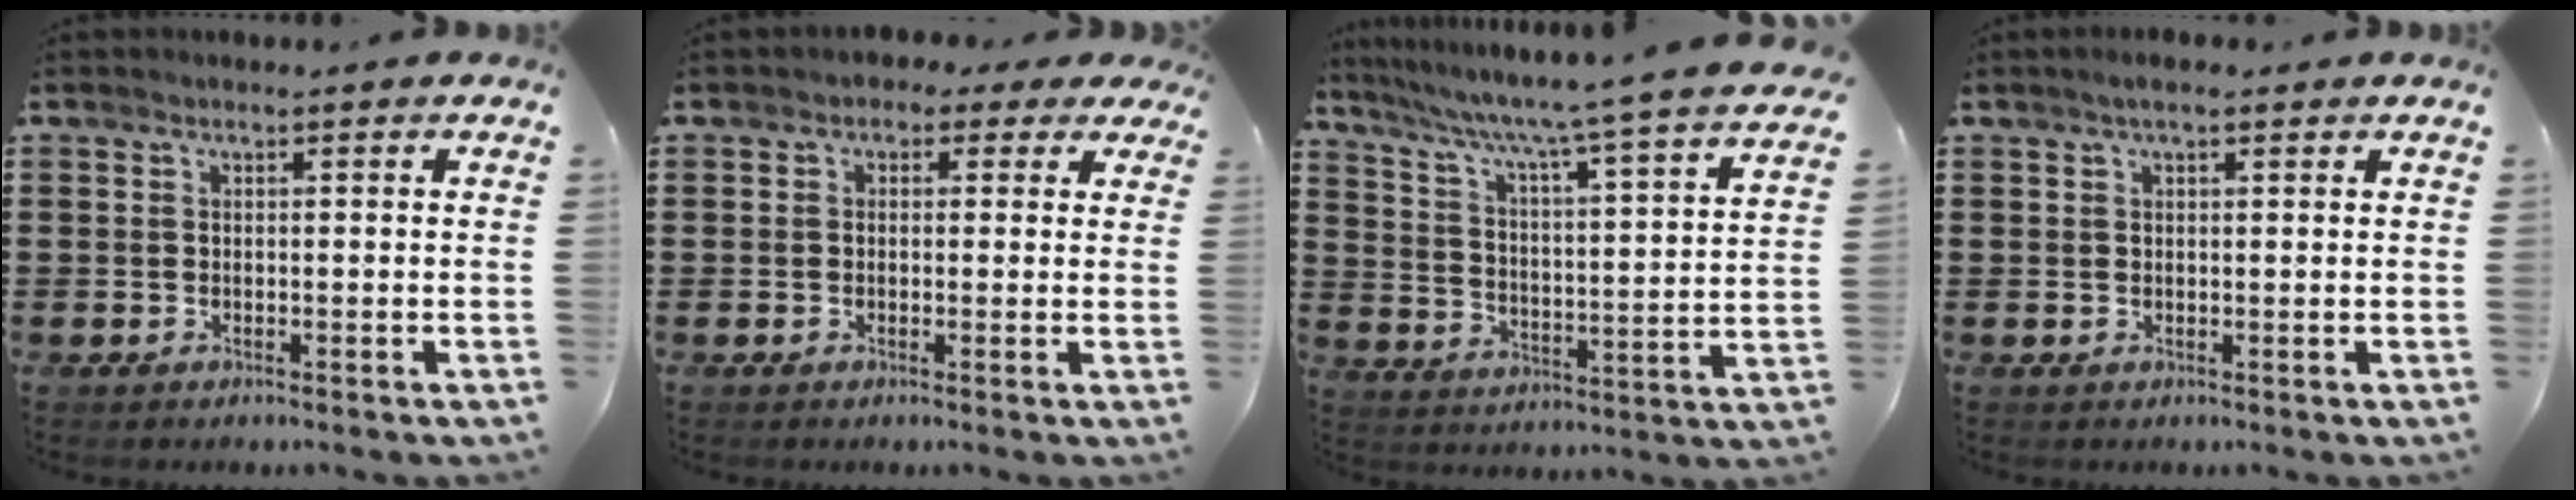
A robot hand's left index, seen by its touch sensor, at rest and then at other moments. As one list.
[{"total": 1.7, "force": [0.3, 1.5, 0.9], "torque": [-0.023, 0.009, 0.004]}, {"total": 6.1, "force": [5.0, -1.0, 3.3], "torque": [-0.086, -0.052, 0.070]}, {"total": 1.9, "force": [1.2, 0.5, 1.4], "torque": [-0.029, 0.005, 0.020]}]